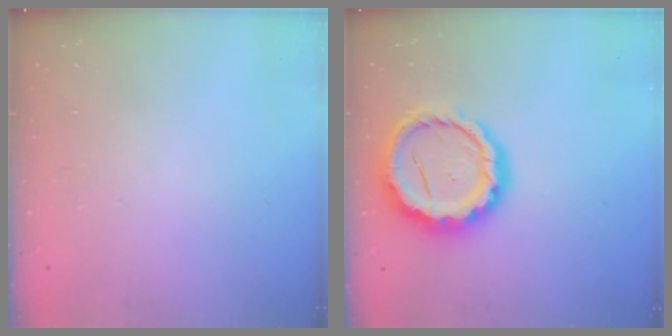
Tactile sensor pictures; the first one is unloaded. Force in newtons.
{"total": 15.9, "press": 15.7, "slide": 2.6}